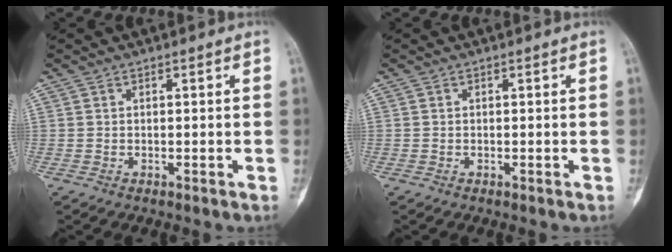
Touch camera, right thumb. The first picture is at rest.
{"total": 0.0}